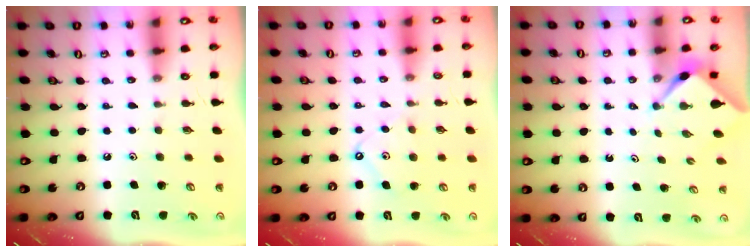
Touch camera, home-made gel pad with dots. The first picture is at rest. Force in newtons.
{"total": 7.4, "press": 7.4, "slide": 0.8}
{"total": 2.3, "press": 2.3, "slide": 0.2}